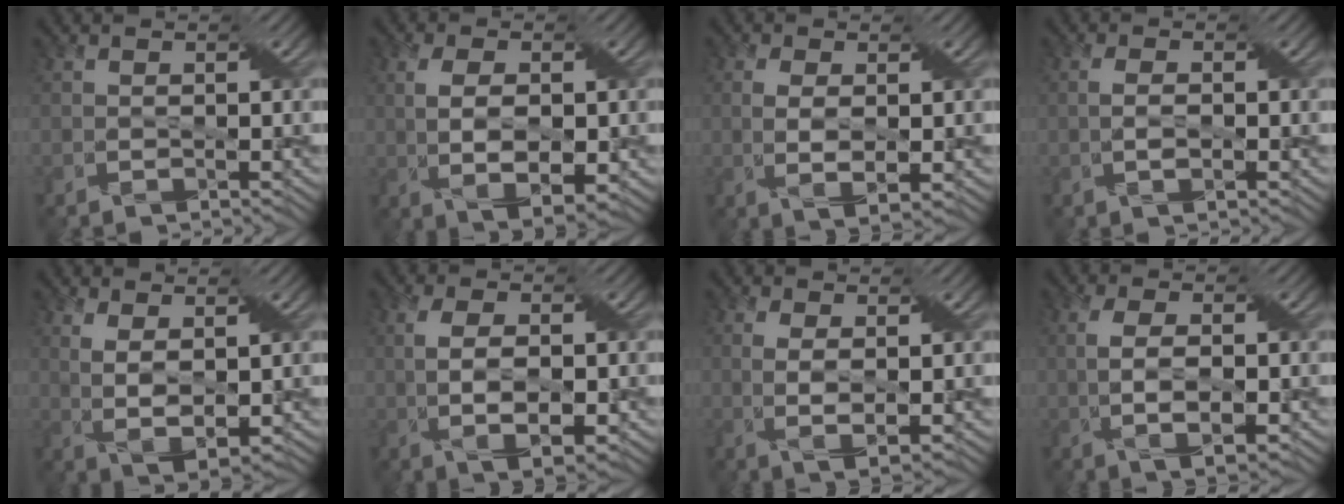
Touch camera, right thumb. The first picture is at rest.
{"total": 6.3, "force": [-0.1, 3.2, 5.4], "torque": [-0.104, -0.004, 0.006]}
{"total": 3.3, "force": [0.4, 1.5, 2.9], "torque": [-0.066, -0.004, 0.009]}
{"total": 1.2, "force": [0.1, 0.3, 1.1], "torque": [-0.030, 0.000, 0.001]}
{"total": 4.0, "force": [1.7, 1.5, 3.3], "torque": [-0.080, -0.003, 0.032]}
{"total": 5.8, "force": [-0.3, 2.7, 5.1], "torque": [-0.104, -0.007, 0.004]}
{"total": 2.9, "force": [0.7, 0.8, 2.6], "torque": [-0.067, -0.003, 0.013]}
{"total": 4.6, "force": [-0.2, 1.8, 4.2], "torque": [-0.093, -0.005, 0.000]}